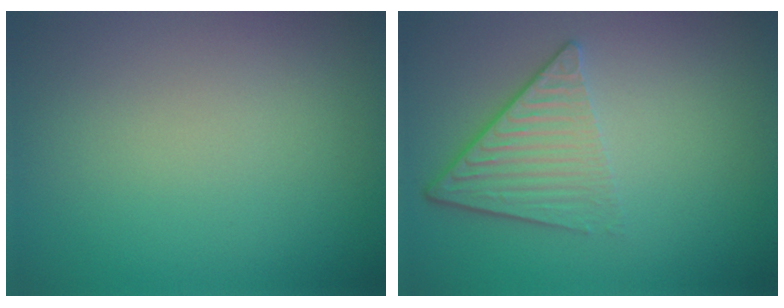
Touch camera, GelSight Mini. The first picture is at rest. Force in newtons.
{"total": 4.3, "press": 3.1, "slide": 3.0}